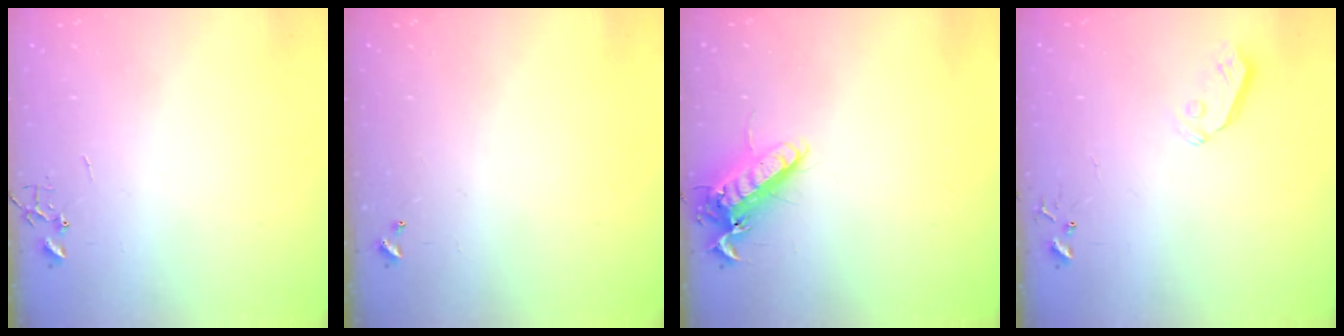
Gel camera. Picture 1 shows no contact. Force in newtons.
{"total": 0.0}
{"total": 12.8, "press": 12.7, "slide": 1.8}
{"total": 5.8, "press": 5.8, "slide": 0.5}